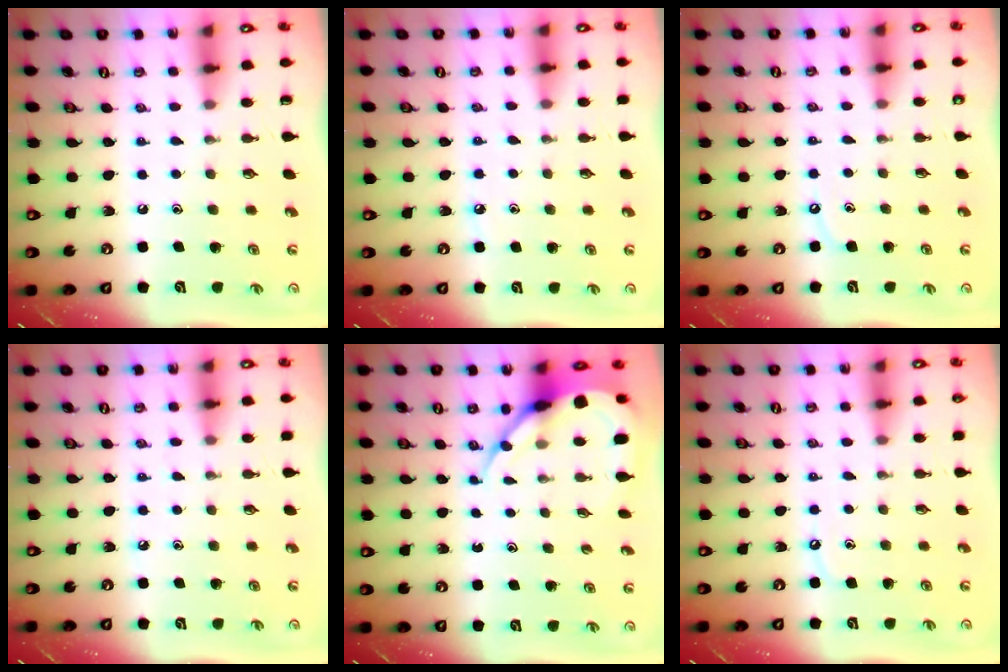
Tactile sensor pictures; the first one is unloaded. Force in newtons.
{"total": 4.3, "press": 4.2, "slide": 0.6}
{"total": 3.6, "press": 3.5, "slide": 0.5}
{"total": 5.2, "press": 5.2, "slide": 0.7}
{"total": 8.9, "press": 8.8, "slide": 1.0}
{"total": 4.5, "press": 4.4, "slide": 0.6}